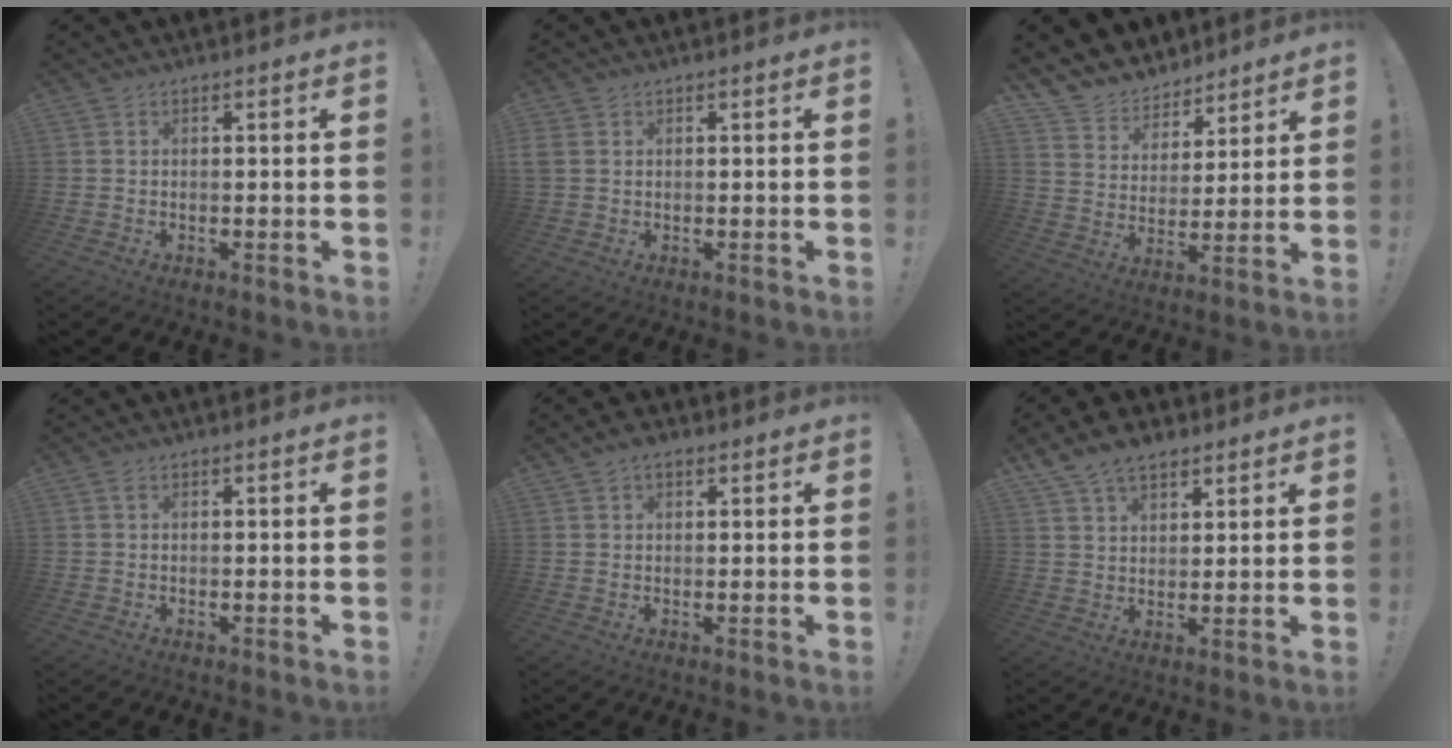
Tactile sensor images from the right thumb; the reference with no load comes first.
{"total": 2.6, "force": [1.0, 2.0, 1.3], "torque": [-0.033, 0.006, 0.022]}
{"total": 8.7, "force": [6.9, 5.3, 0.4], "torque": [-0.020, -0.064, 0.139]}
{"total": 0.7, "force": [0.3, 0.5, 0.5], "torque": [-0.011, 0.002, 0.004]}
{"total": 3.1, "force": [1.8, 1.9, 1.6], "torque": [-0.021, -0.004, 0.031]}
{"total": 8.6, "force": [6.4, 4.7, 3.3], "torque": [-0.061, -0.025, 0.124]}